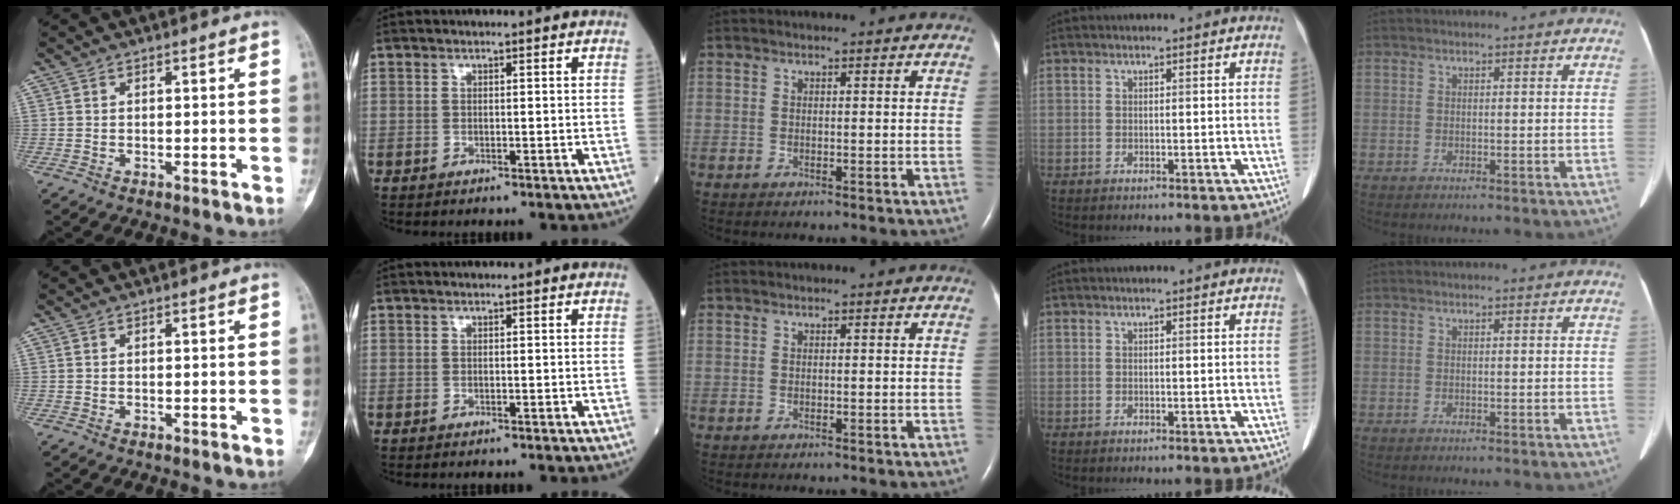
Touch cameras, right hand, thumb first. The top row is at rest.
{}